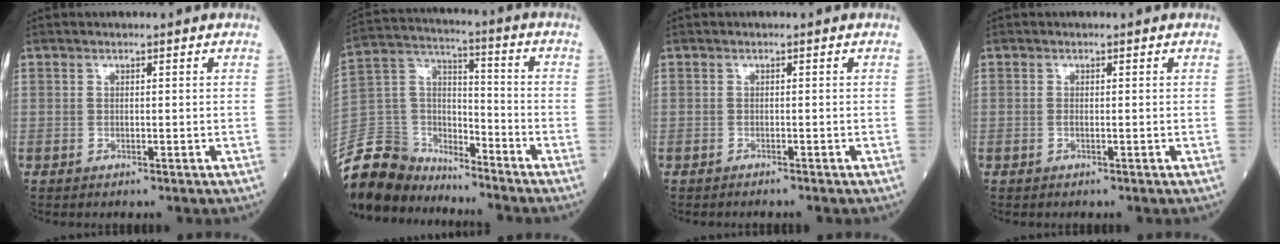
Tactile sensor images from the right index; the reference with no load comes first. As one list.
[{"total": 14.4, "force": [-13.2, 5.1, 2.4], "torque": [-0.054, 0.039, -0.254]}, {"total": 1.0, "force": [-0.9, 0.0, 0.3], "torque": [-0.007, 0.000, -0.013]}, {"total": 0.6, "force": [-0.1, 0.1, 0.5], "torque": [-0.012, 0.000, -0.003]}]